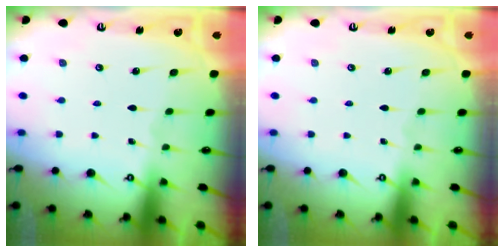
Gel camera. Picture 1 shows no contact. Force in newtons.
{"total": 0.0}